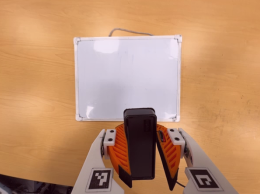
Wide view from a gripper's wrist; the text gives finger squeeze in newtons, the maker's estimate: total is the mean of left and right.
{"total": 10.4, "left": 10.3, "right": 10.6}